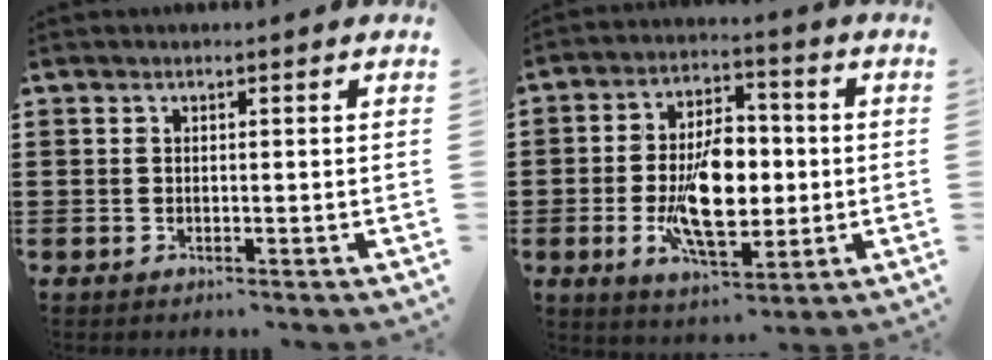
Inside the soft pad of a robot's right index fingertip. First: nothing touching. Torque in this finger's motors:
{"motor_torque": [2.14, 0.00, 1.05, 0.21]}